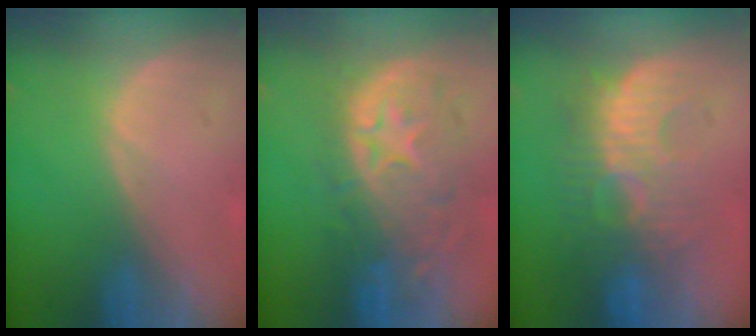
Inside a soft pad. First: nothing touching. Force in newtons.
{"total": 11.0, "press": 9.8, "slide": 5.1}
{"total": 9.0, "press": 8.9, "slide": 1.7}